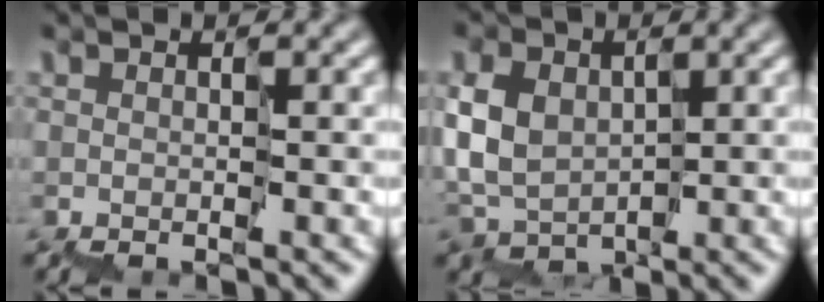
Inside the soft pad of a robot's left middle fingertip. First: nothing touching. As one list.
[{"total": 3.2, "force": [0.4, 2.7, 1.6], "torque": [-0.043, 0.011, 0.000]}]